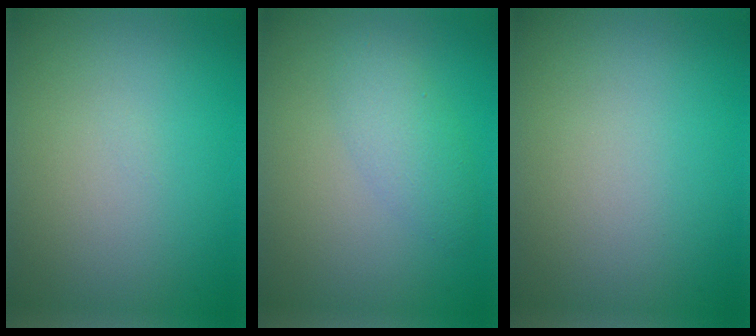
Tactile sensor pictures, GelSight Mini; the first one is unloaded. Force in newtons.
{"total": 2.5, "press": 2.5, "slide": 0.1}
{"total": 0.0}